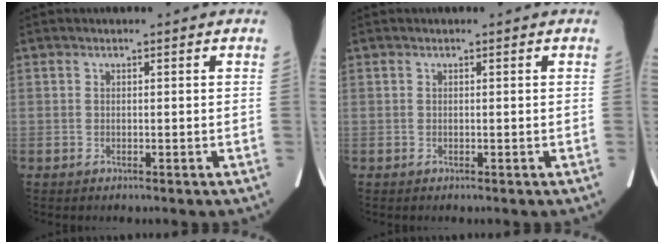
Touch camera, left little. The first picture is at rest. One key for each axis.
{"total": 0.0}